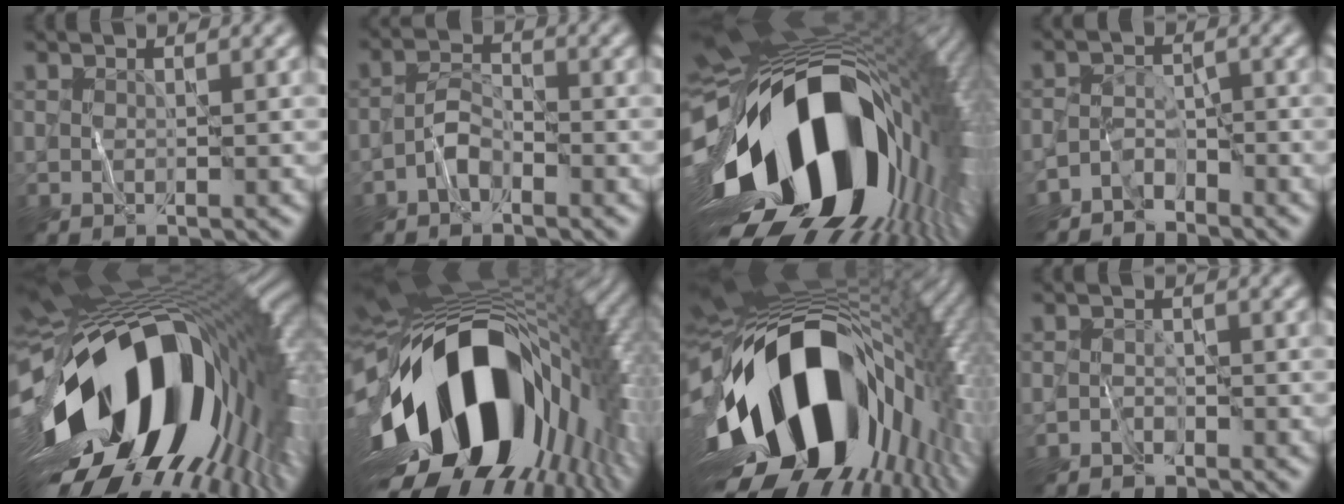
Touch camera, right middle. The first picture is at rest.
{"total": 2.3, "force": [-1.5, 1.1, 1.3], "torque": [-0.019, 0.012, -0.034]}
{"total": 21.7, "force": [-4.0, 12.2, 17.6], "torque": [-0.312, -0.064, -0.069]}
{"total": 2.8, "force": [-2.5, 1.2, 0.5], "torque": [-0.002, 0.003, -0.056]}
{"total": 20.0, "force": [-3.5, 10.8, 16.5], "torque": [-0.295, -0.033, -0.061]}
{"total": 19.3, "force": [-3.9, 10.7, 15.6], "torque": [-0.265, -0.020, -0.071]}
{"total": 19.8, "force": [-3.7, 11.5, 15.7], "torque": [-0.274, -0.018, -0.069]}
{"total": 1.1, "force": [-1.0, 0.4, 0.0], "torque": [0.003, 0.008, -0.022]}